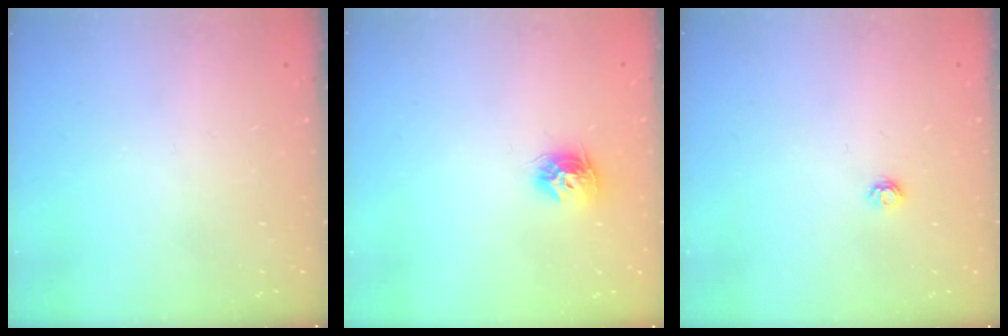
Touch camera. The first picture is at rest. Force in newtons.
{"total": 8.7, "press": 8.7, "slide": 0.3}
{"total": 3.8, "press": 3.8, "slide": 0.6}